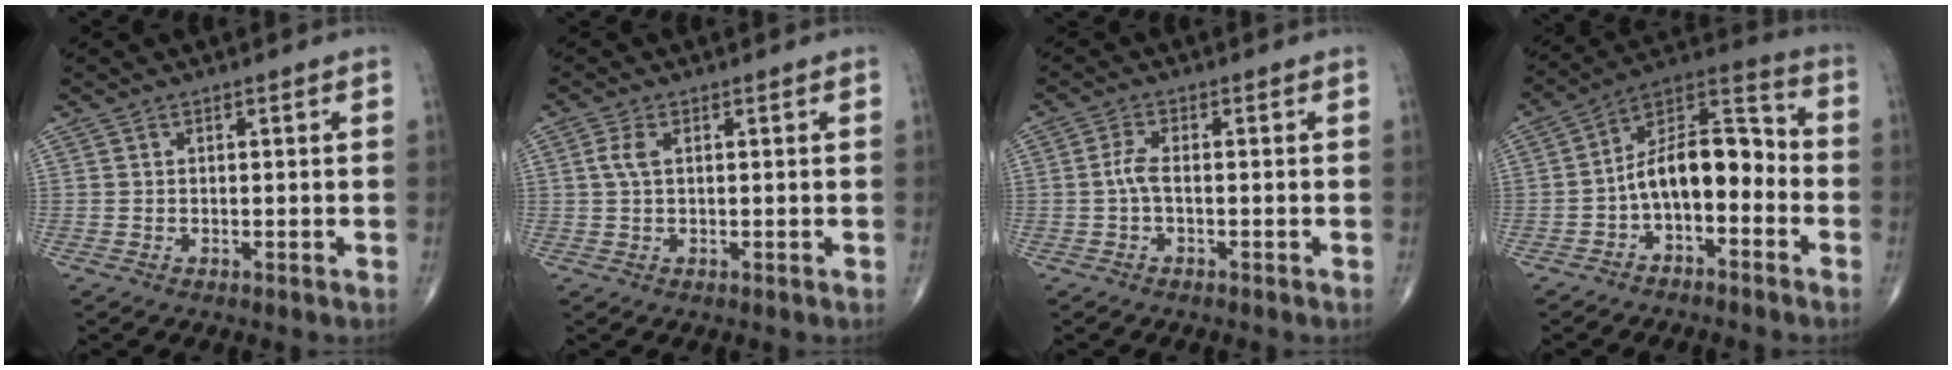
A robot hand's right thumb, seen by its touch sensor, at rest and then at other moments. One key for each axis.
{"total": 2.5, "fx": 0.6, "fy": 1.1, "fz": 2.1, "tx": -0.057, "ty": 0.008, "tz": 0.012}
{"total": 2.5, "fx": -0.5, "fy": 0.8, "fz": 2.3, "tx": -0.054, "ty": 0.003, "tz": -0.012}
{"total": 13.0, "fx": -3.2, "fy": 6.9, "fz": 10.6, "tx": -0.151, "ty": 0.067, "tz": -0.065}